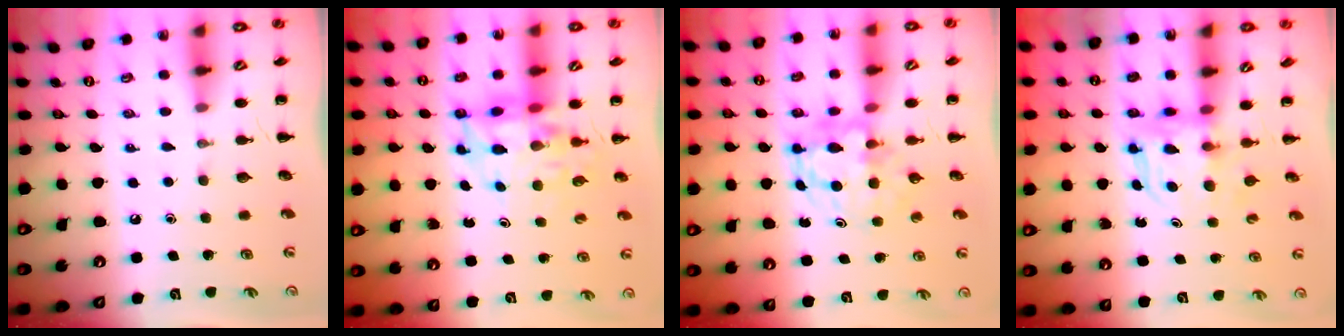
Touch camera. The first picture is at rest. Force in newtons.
{"total": 9.0, "press": 8.5, "slide": 3.0}
{"total": 5.3, "press": 5.1, "slide": 1.2}
{"total": 3.8, "press": 3.8, "slide": 0.2}